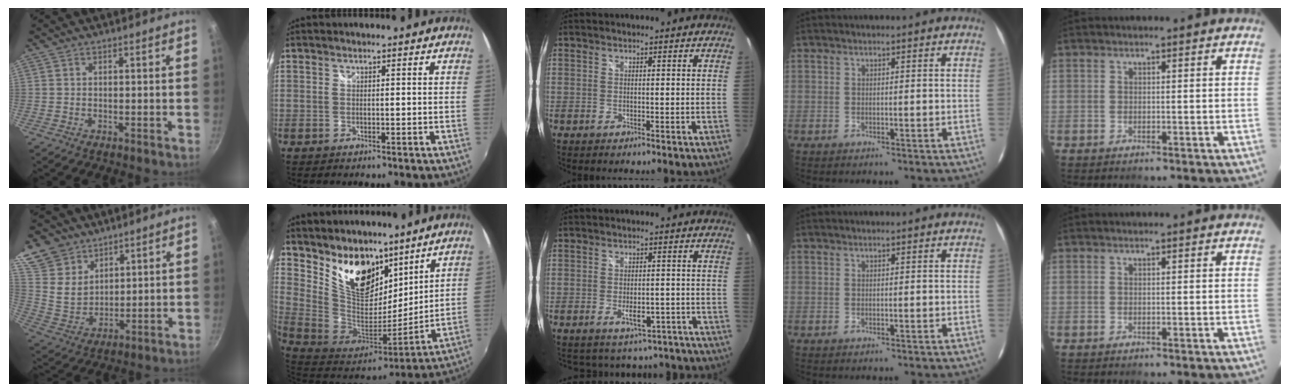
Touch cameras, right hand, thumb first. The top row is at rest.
{"thumb": {"total": 11.5, "force": [7.9, 7.6, 3.4], "torque": [-0.036, -0.039, 0.160]}, "index": {"total": 18.2, "force": [11.4, 10.1, 10.0], "torque": [-0.202, 0.005, 0.218]}, "middle": {"total": 7.7, "force": [-6.0, 4.0, 2.6], "torque": [-0.039, 0.016, -0.066]}}